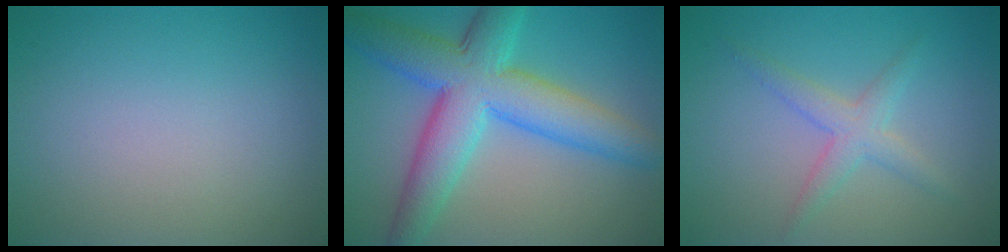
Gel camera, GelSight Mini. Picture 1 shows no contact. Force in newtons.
{"total": 9.3, "press": 9.3, "slide": 0.4}
{"total": 2.5, "press": 2.5, "slide": 0.1}